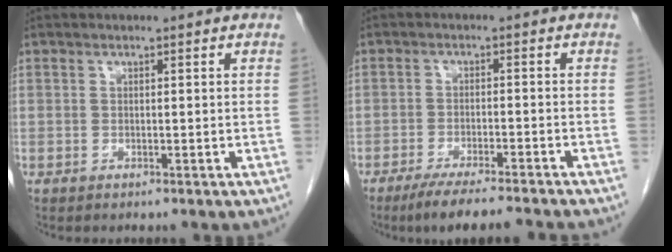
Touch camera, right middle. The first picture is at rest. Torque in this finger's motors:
{"motor_torque": [0.76, -0.57, 0.10, 0.07]}